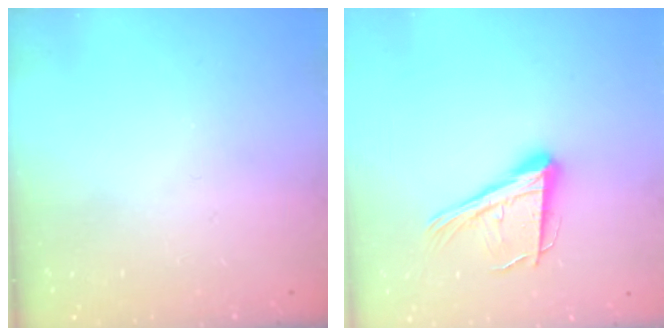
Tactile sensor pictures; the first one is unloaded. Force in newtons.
{"total": 17.0, "press": 16.5, "slide": 3.9}